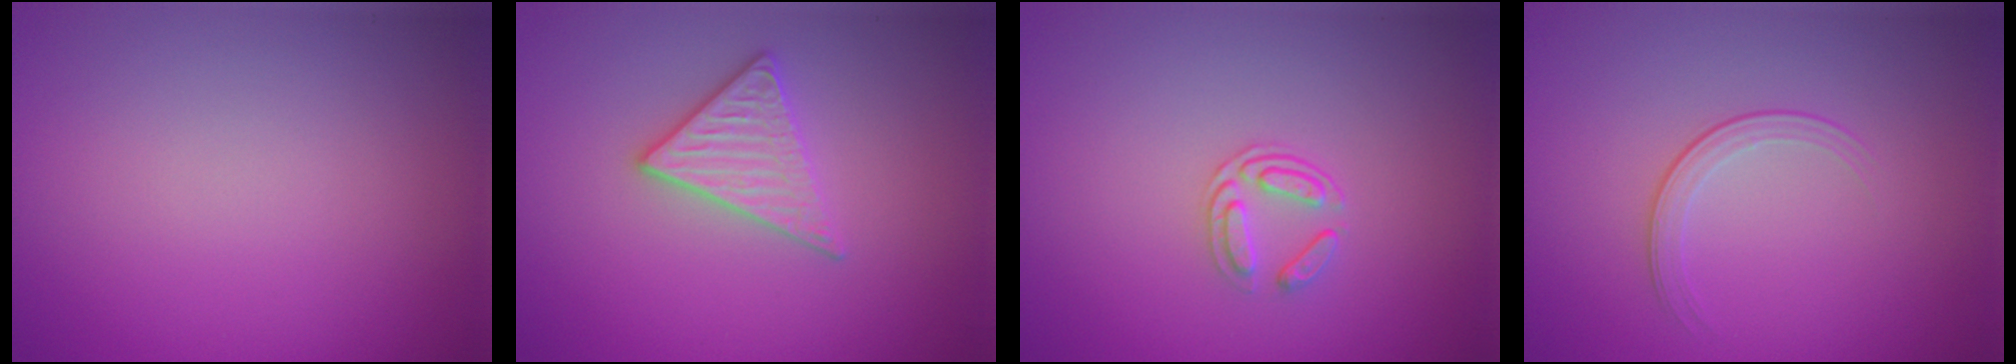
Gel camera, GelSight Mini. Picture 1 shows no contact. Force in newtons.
{"total": 2.8, "press": 2.6, "slide": 1.1}
{"total": 1.7, "press": 1.3, "slide": 1.1}
{"total": 1.7, "press": 0.9, "slide": 1.4}